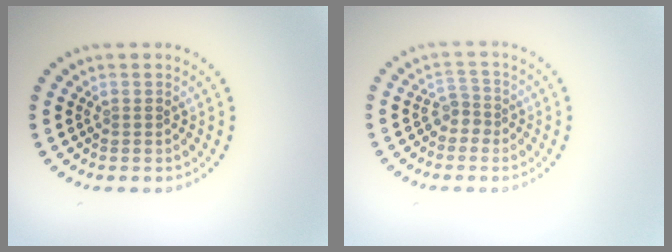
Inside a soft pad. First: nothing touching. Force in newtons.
{"total": 1.7, "press": 1.2, "slide": 1.2}